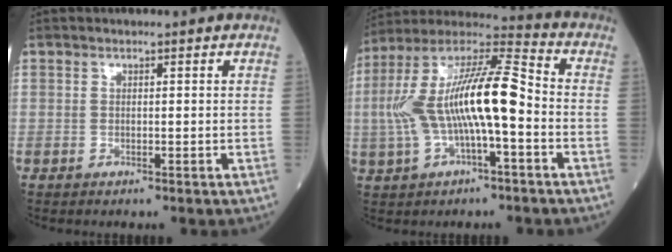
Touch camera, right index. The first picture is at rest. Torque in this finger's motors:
{"motor_torque": [1.27, -0.73, 1.05, 0.21]}